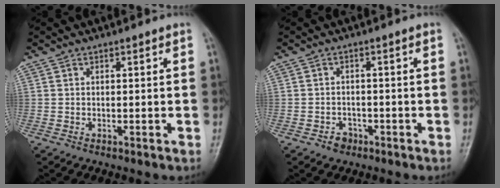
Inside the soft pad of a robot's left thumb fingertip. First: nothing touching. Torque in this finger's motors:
{"motor_torque": [-0.02, 0.02, 0.04, 0.00, 0.00]}